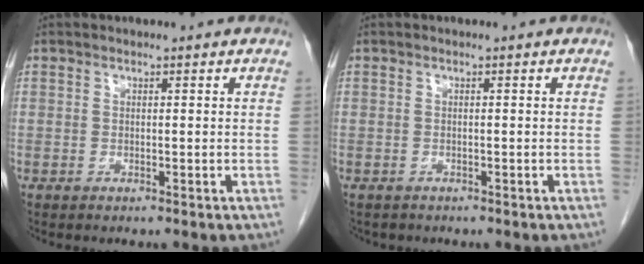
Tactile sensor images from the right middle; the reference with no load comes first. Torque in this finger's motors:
{"motor_torque": [-0.01, 0.02, 0.01, 0.02]}